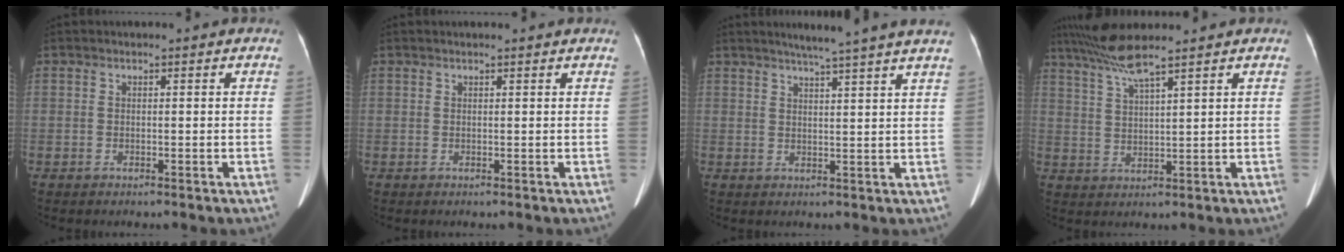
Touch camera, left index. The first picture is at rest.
{"total": 2.1, "force": [2.0, 0.0, 0.7], "torque": [-0.008, 0.011, 0.019]}
{"total": 10.0, "force": [8.3, -1.3, 5.4], "torque": [-0.071, 0.011, 0.091]}
{"total": 5.9, "force": [5.0, -1.0, 2.9], "torque": [-0.070, 0.004, 0.103]}